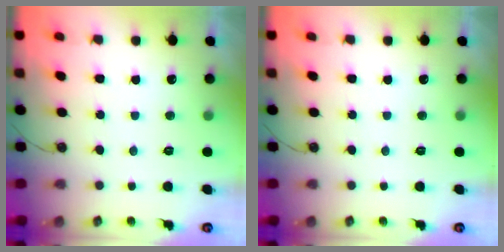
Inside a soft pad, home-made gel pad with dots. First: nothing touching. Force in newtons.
{"total": 0.0}